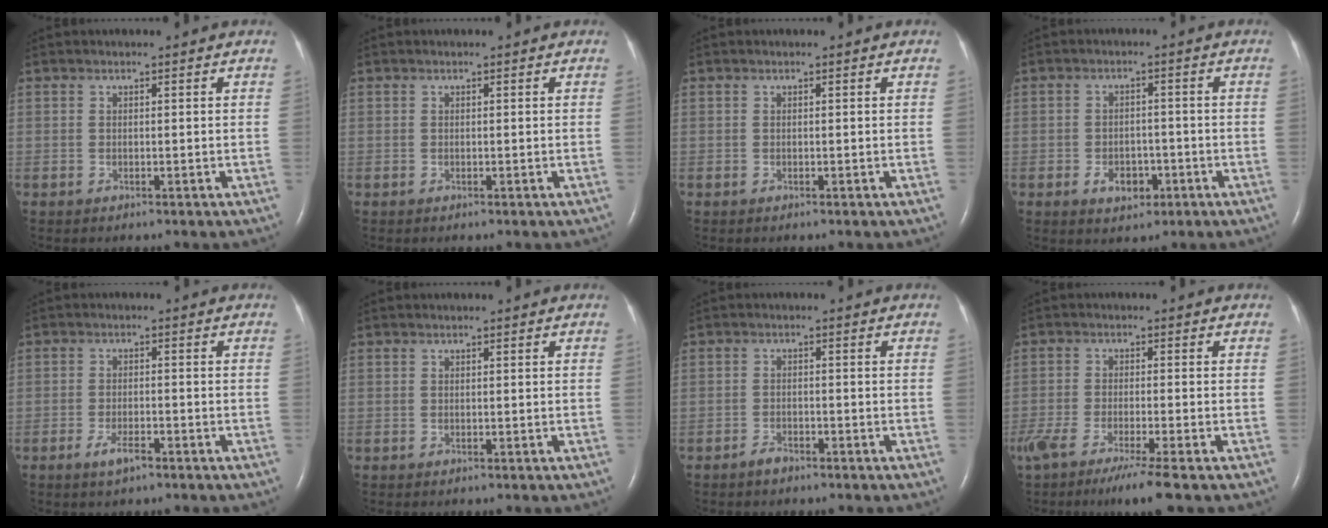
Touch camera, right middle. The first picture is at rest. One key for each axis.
{"total": 0.0}
{"total": 0.0}
{"total": 3.9, "fx": -1.7, "fy": 2.6, "fz": 2.4, "tx": -0.036, "ty": 0.003, "tz": -0.020}
{"total": 2.8, "fx": -1.8, "fy": 0.7, "fz": 2.0, "tx": -0.045, "ty": -0.002, "tz": -0.035}
{"total": 0.0}
{"total": 1.7, "fx": -1.5, "fy": 0.7, "fz": 0.6, "tx": -0.010, "ty": 0.001, "tz": -0.026}
{"total": 9.7, "fx": -7.0, "fy": 0.1, "fz": 6.8, "tx": -0.114, "ty": -0.027, "tz": -0.113}